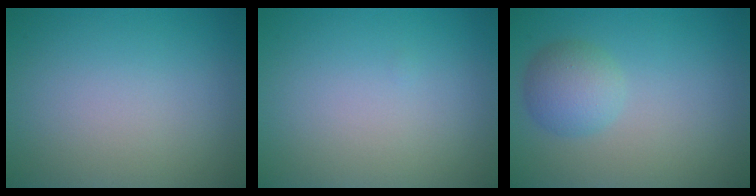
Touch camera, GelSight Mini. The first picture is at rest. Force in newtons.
{"total": 0.0}
{"total": 2.9, "press": 2.9, "slide": 0.1}